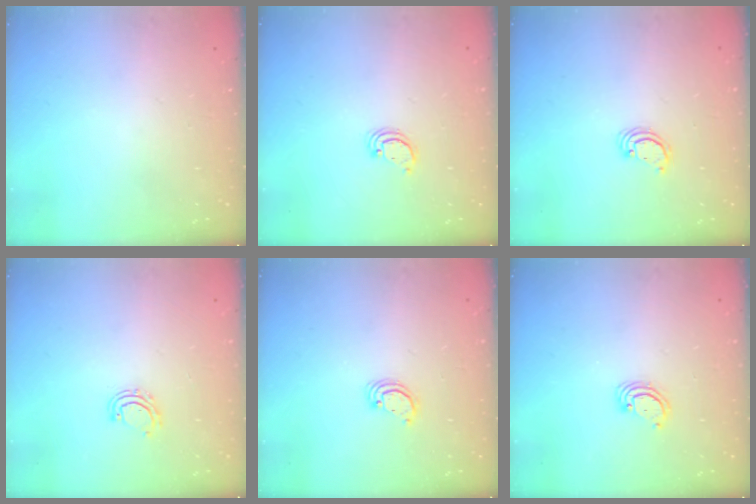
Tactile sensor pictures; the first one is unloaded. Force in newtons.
{"total": 2.4, "press": 2.4, "slide": 0.2}
{"total": 2.6, "press": 2.6, "slide": 0.2}
{"total": 6.1, "press": 5.9, "slide": 1.4}
{"total": 2.8, "press": 2.8, "slide": 0.2}
{"total": 3.0, "press": 3.0, "slide": 0.3}